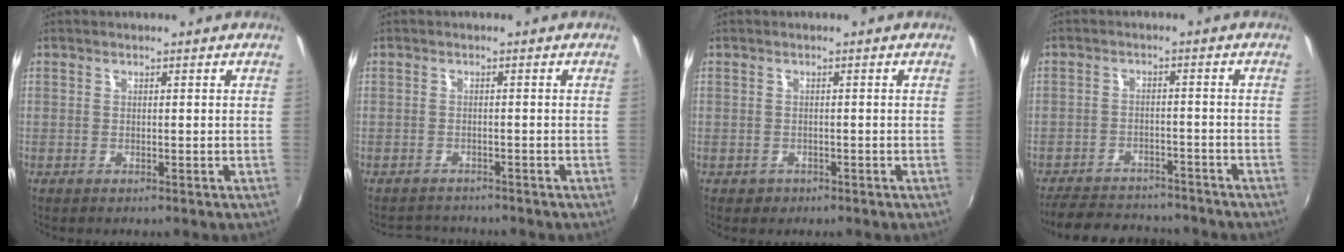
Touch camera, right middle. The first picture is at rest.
{"total": 3.5, "force": [-3.3, 1.0, 0.1], "torque": [-0.015, 0.001, -0.057]}
{"total": 1.6, "force": [-0.8, 1.3, 0.4], "torque": [-0.009, -0.002, -0.008]}
{"total": 13.3, "force": [-11.7, 4.7, 4.4], "torque": [-0.111, 0.012, -0.166]}